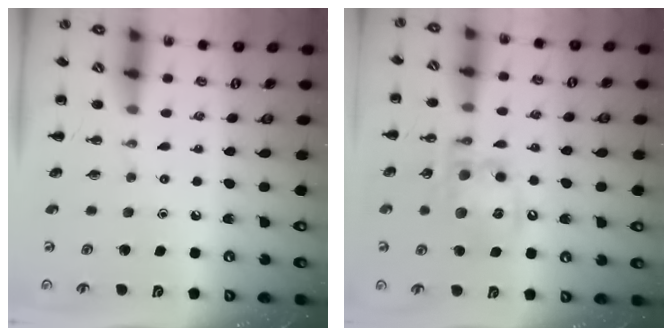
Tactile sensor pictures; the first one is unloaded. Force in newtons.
{"total": 13.8, "press": 13.5, "slide": 3.1}